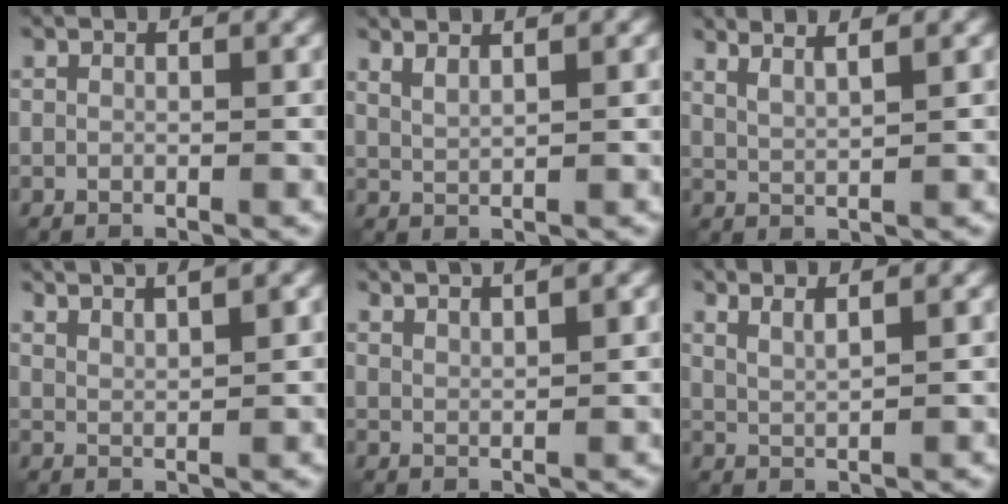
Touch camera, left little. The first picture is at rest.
{"total": 1.9, "force": [1.4, 0.5, 1.2], "torque": [-0.021, 0.000, 0.022]}
{"total": 3.1, "force": [2.3, 0.7, 2.0], "torque": [-0.024, 0.006, 0.027]}
{"total": 4.1, "force": [3.3, 0.7, 2.4], "torque": [-0.020, 0.011, 0.036]}
{"total": 3.8, "force": [2.8, 0.8, 2.4], "torque": [-0.017, 0.010, 0.026]}
{"total": 2.5, "force": [1.8, 0.6, 1.7], "torque": [-0.025, 0.001, 0.026]}